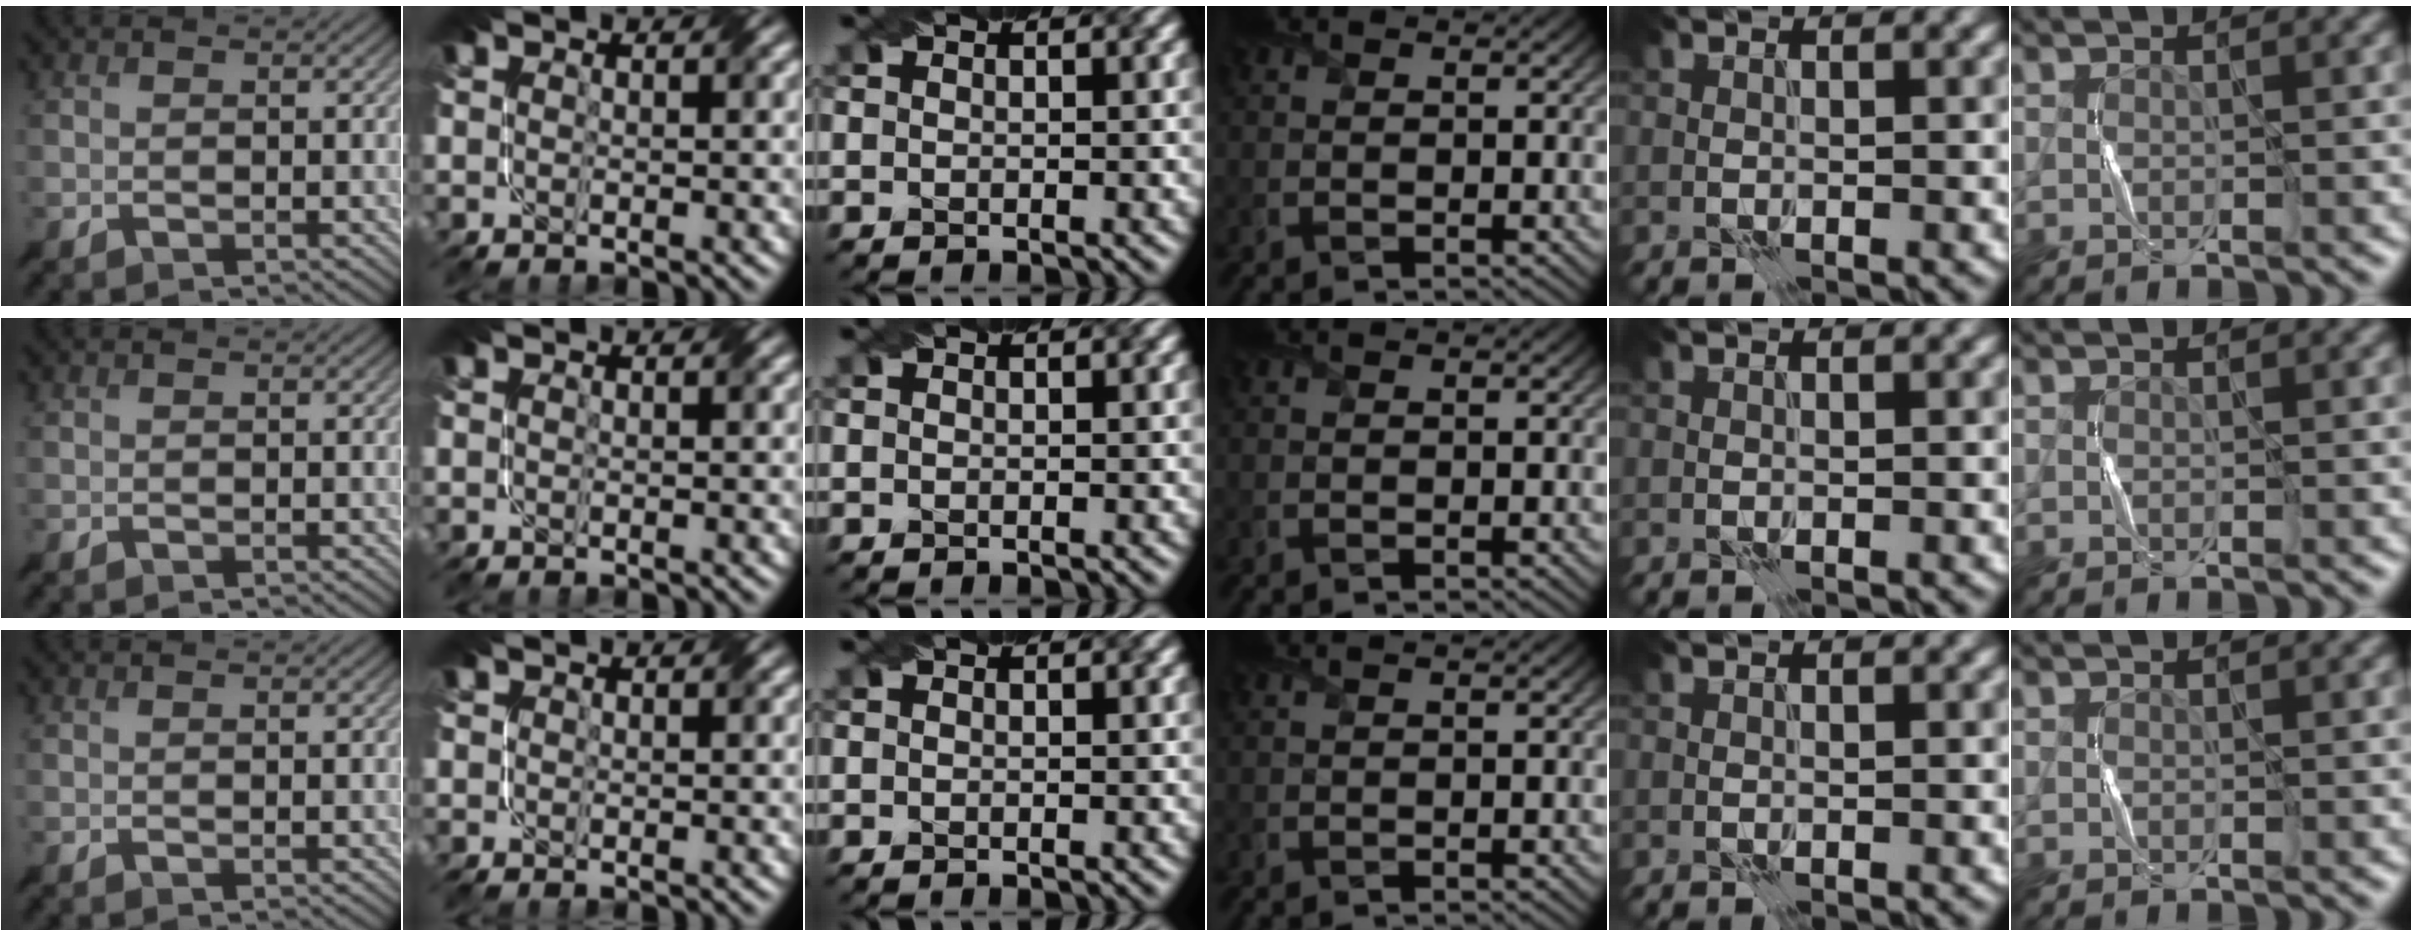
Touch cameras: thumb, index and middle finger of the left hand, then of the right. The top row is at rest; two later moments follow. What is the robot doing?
{"motion": "fold", "object": "coffee filter"}